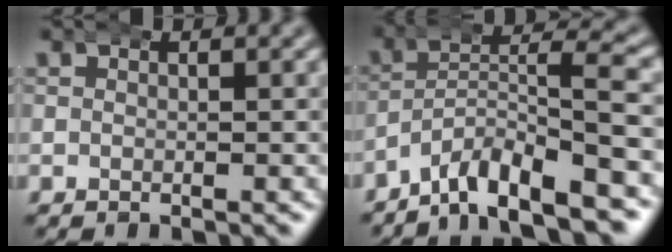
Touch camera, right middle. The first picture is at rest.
{"total": 6.6, "force": [-3.9, 2.5, 4.7], "torque": [-0.076, 0.002, -0.069]}